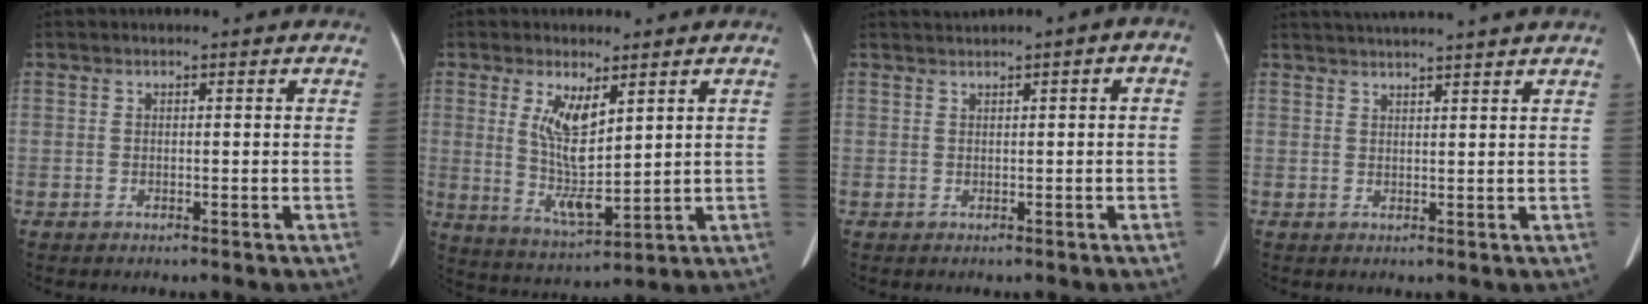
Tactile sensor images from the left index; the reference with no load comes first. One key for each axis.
{"total": 8.0, "fx": 2.7, "fy": 2.1, "fz": 7.2, "tx": -0.142, "ty": -0.014, "tz": 0.060}
{"total": 1.7, "fx": 0.4, "fy": 0.8, "fz": 1.4, "tx": -0.022, "ty": 0.022, "tz": 0.009}
{"total": 10.7, "fx": 9.8, "fy": -1.0, "fz": 4.3, "tx": -0.071, "ty": 0.022, "tz": 0.125}